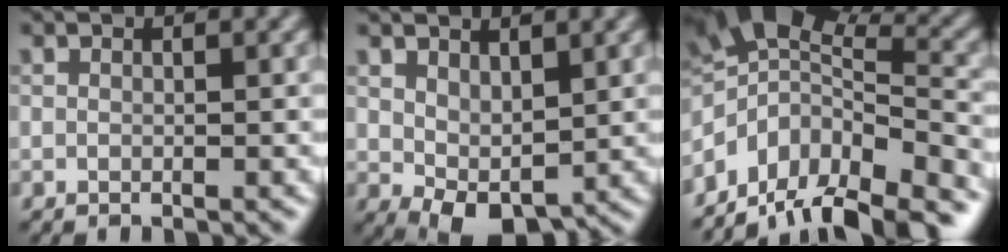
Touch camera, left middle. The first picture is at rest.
{"total": 3.7, "force": [1.1, 2.1, 2.8], "torque": [-0.057, -0.007, 0.023]}
{"total": 12.5, "force": [-8.4, 5.1, 7.7], "torque": [-0.151, 0.016, -0.136]}